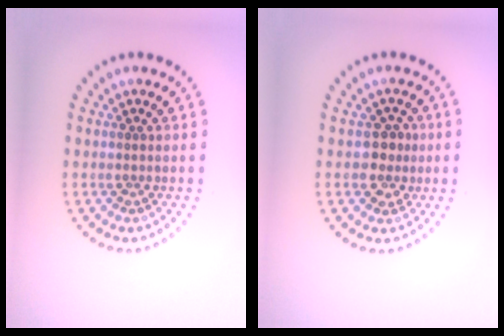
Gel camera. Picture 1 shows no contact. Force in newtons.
{"total": 2.4, "press": 2.3, "slide": 0.8}